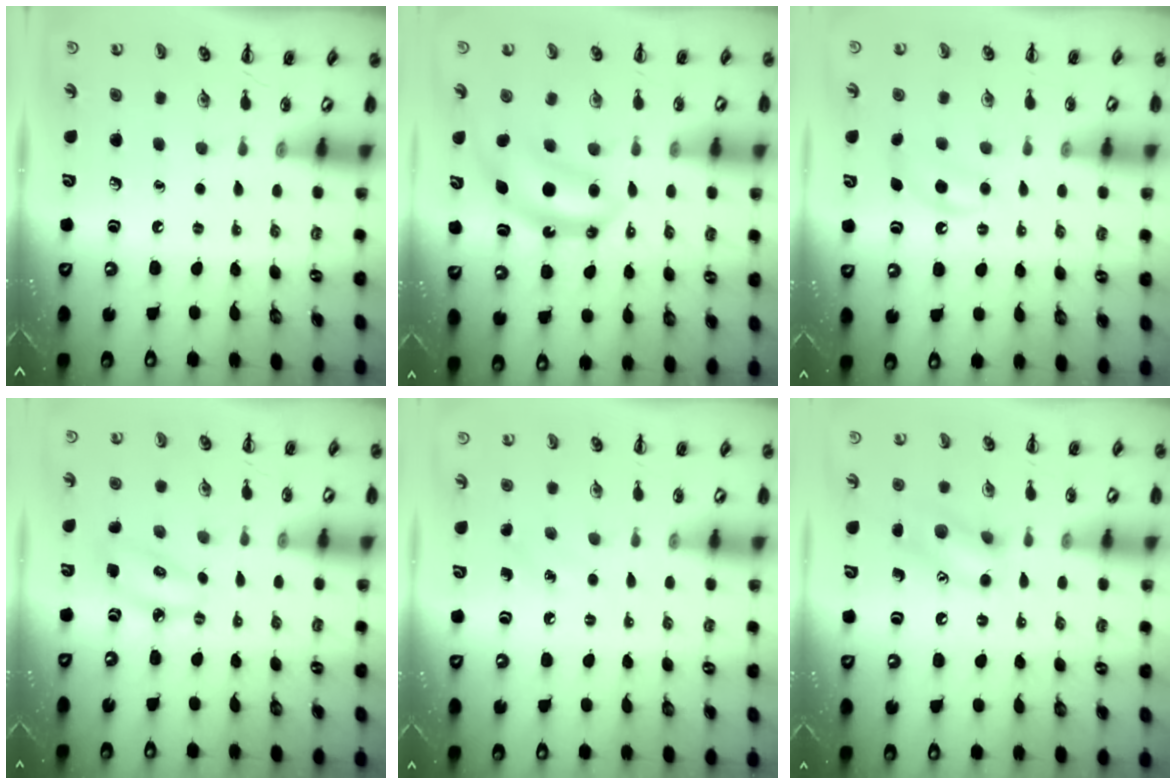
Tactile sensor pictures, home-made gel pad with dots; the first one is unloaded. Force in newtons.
{"total": 7.2, "press": 7.2, "slide": 0.7}
{"total": 4.6, "press": 4.4, "slide": 1.5}
{"total": 6.5, "press": 6.3, "slide": 1.5}
{"total": 4.9, "press": 4.7, "slide": 1.4}
{"total": 11.9, "press": 11.8, "slide": 1.4}